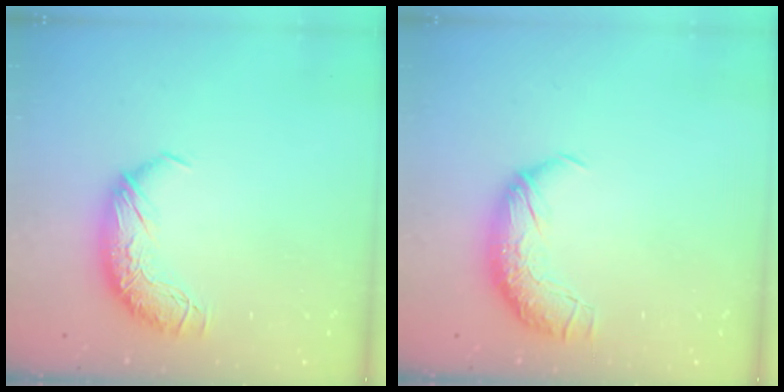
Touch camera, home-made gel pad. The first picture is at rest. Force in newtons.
{"total": 2.3, "press": 1.0, "slide": 2.1}